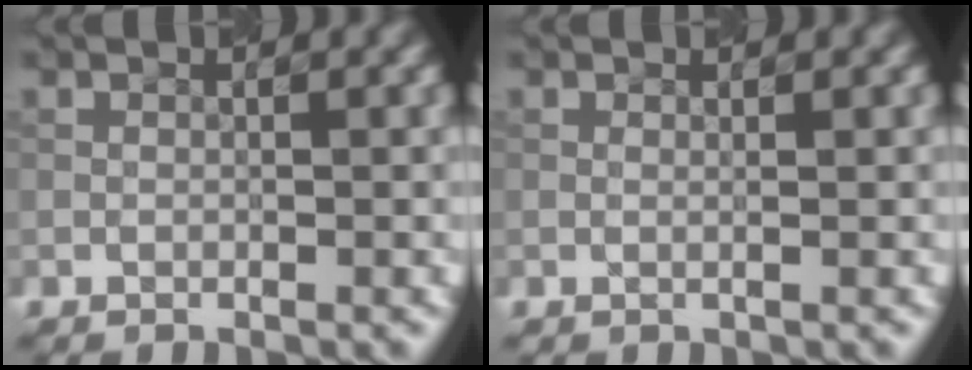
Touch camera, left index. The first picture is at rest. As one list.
[{"total": 0.9, "force": [0.3, 0.4, 0.8], "torque": [-0.013, -0.007, -0.004]}]